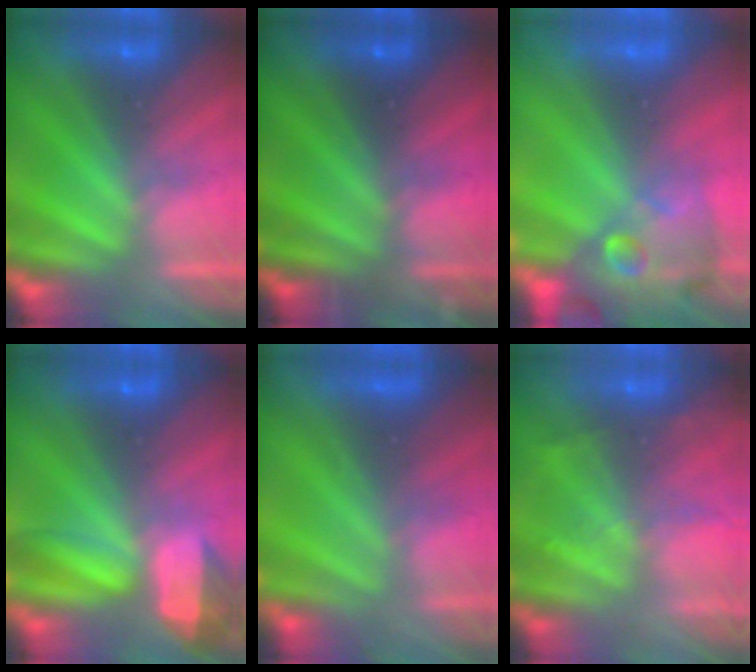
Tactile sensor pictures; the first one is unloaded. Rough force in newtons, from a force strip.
{"total": 3.3}
{"total": 10.0}
{"total": 7.6}
{"total": 7.5}
{"total": 7.1}